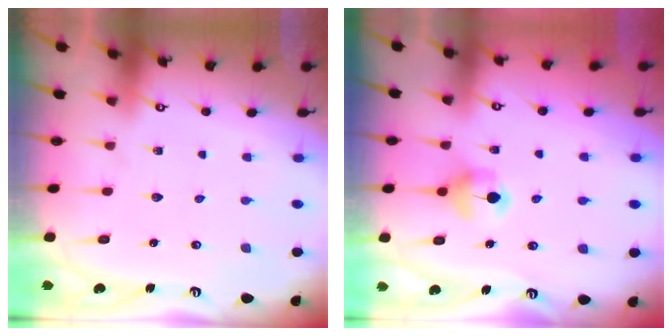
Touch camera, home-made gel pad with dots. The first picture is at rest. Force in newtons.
{"total": 5.9, "press": 5.9, "slide": 0.7}